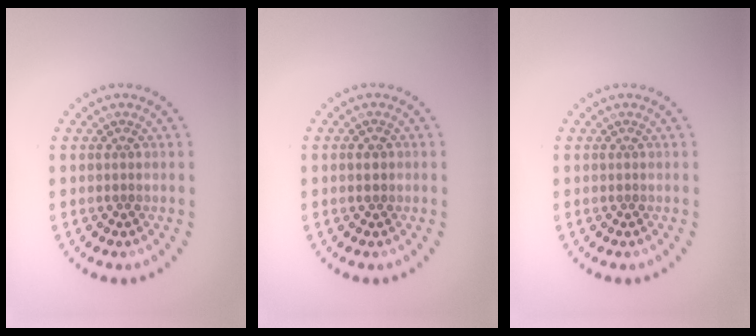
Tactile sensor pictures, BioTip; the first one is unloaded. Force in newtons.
{"total": 1.4, "press": 1.4, "slide": 0.1}
{"total": 0.0}